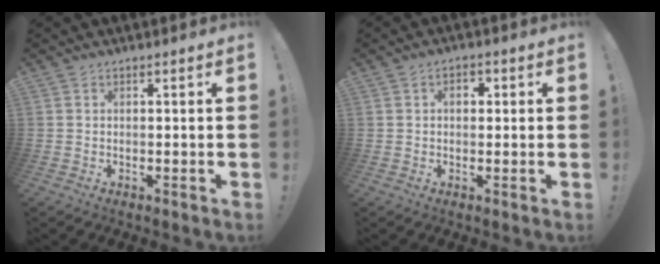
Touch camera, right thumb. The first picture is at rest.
{"total": 2.7, "force": [0.6, 1.7, 2.0], "torque": [-0.017, 0.000, 0.003]}